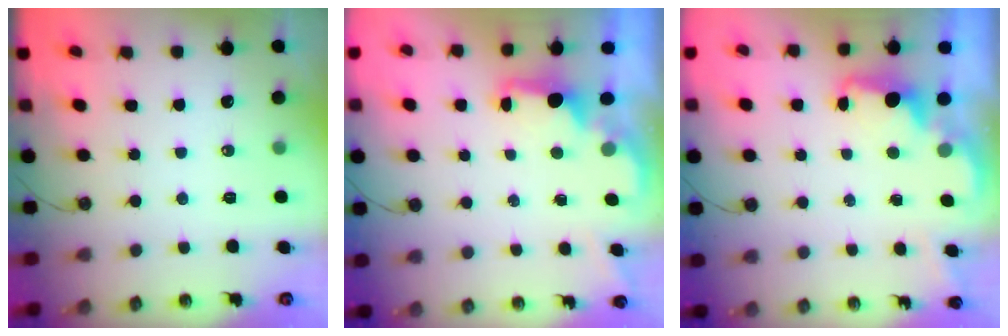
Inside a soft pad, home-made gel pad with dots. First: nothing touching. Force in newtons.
{"total": 1.7, "press": 1.6, "slide": 0.6}
{"total": 1.4, "press": 1.3, "slide": 0.6}